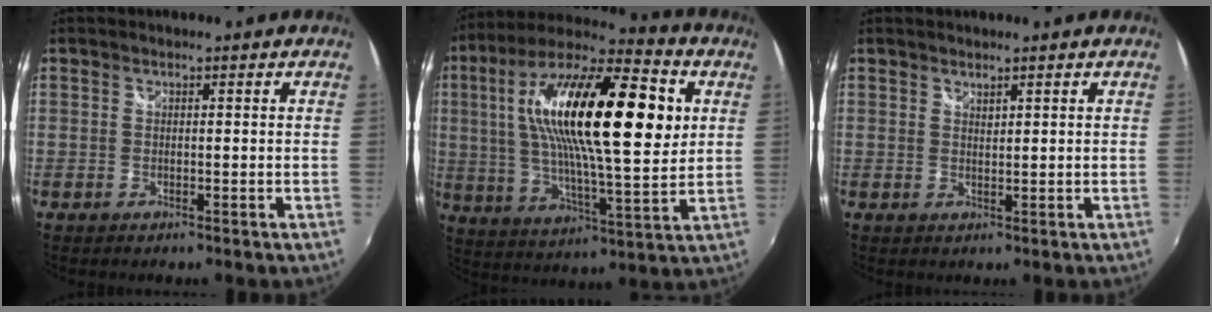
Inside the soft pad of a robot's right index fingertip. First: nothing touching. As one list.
[{"total": 27.0, "force": [6.4, 7.5, 25.2], "torque": [-0.453, 0.026, 0.096]}, {"total": 1.0, "force": [1.0, 0.2, 0.2], "torque": [-0.002, 0.000, 0.017]}]